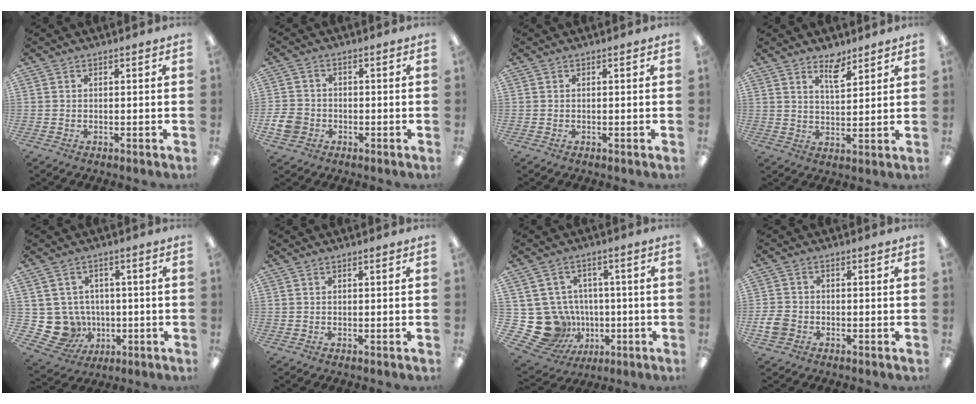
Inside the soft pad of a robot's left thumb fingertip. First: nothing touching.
{"total": 5.6, "force": [-1.9, 4.6, 2.5], "torque": [-0.058, 0.010, -0.034]}
{"total": 0.0}
{"total": 6.1, "force": [4.6, 2.4, 3.2], "torque": [-0.042, -0.028, 0.078]}
{"total": 8.8, "force": [-0.7, 8.5, 2.2], "torque": [-0.087, -0.002, -0.002]}
{"total": 0.0}
{"total": 14.9, "force": [-2.4, 13.9, 4.9], "torque": [-0.120, 0.002, -0.015]}
{"total": 4.7, "force": [-1.9, 3.7, 2.2], "torque": [-0.047, 0.008, -0.034]}